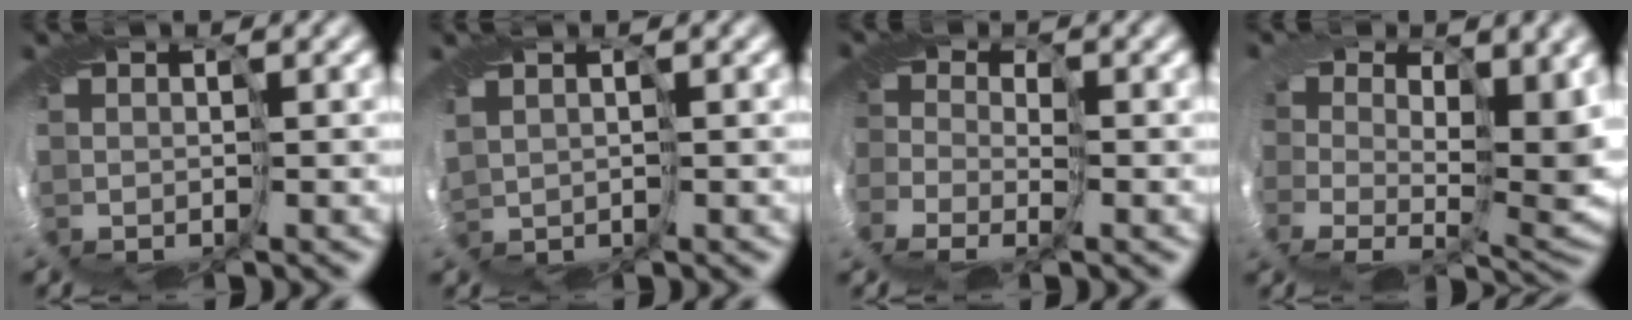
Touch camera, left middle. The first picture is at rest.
{"total": 0.8, "force": [-0.3, 0.6, 0.5], "torque": [-0.014, -0.007, -0.007]}
{"total": 3.0, "force": [-2.3, 1.7, 0.8], "torque": [0.023, -0.023, -0.045]}
{"total": 6.0, "force": [1.9, 3.4, 4.6], "torque": [-0.057, -0.038, 0.033]}